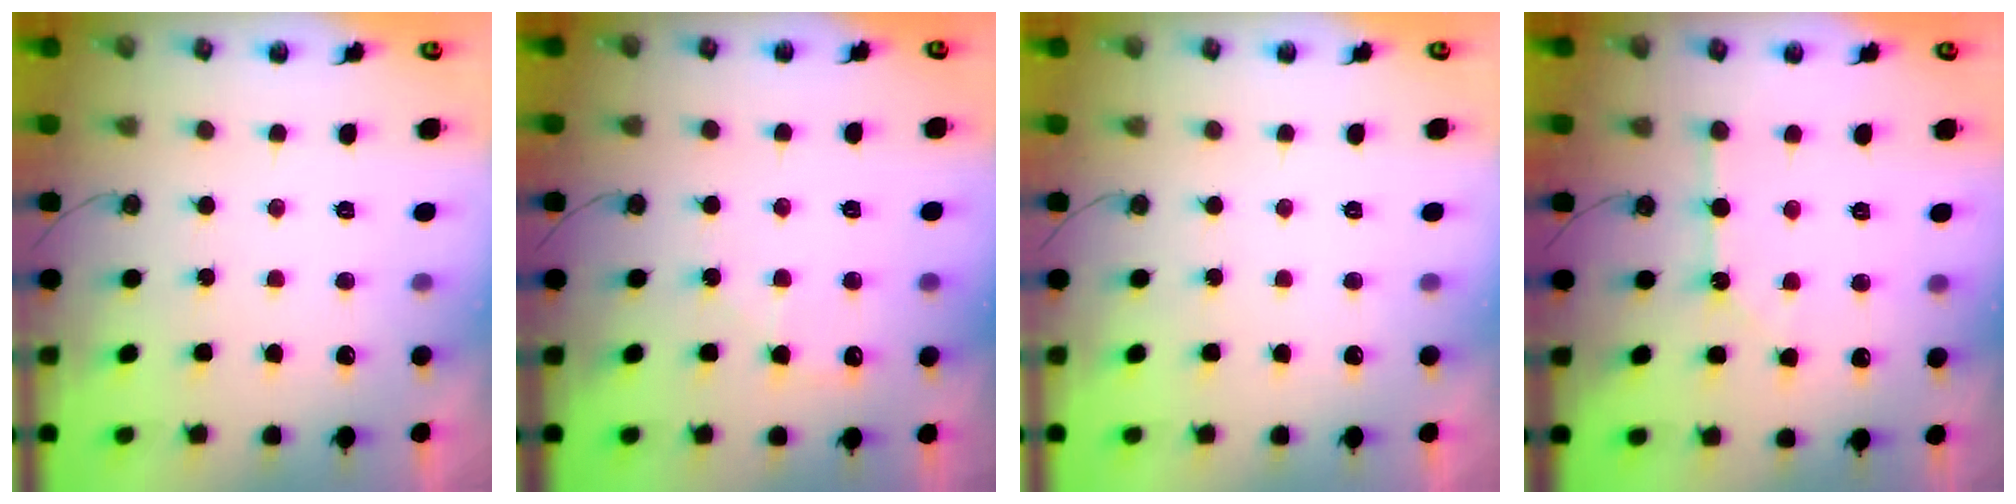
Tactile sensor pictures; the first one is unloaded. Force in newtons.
{"total": 4.6, "press": 4.5, "slide": 0.7}
{"total": 0.0}
{"total": 2.4, "press": 2.4, "slide": 0.4}